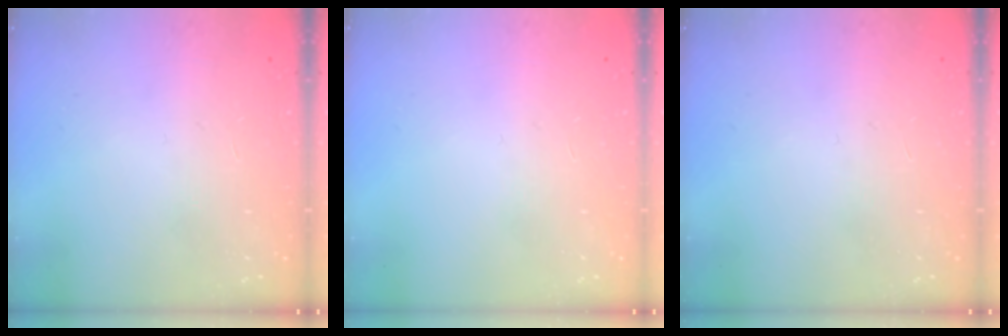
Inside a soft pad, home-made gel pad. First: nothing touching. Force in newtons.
{"total": 0.0}
{"total": 0.0}